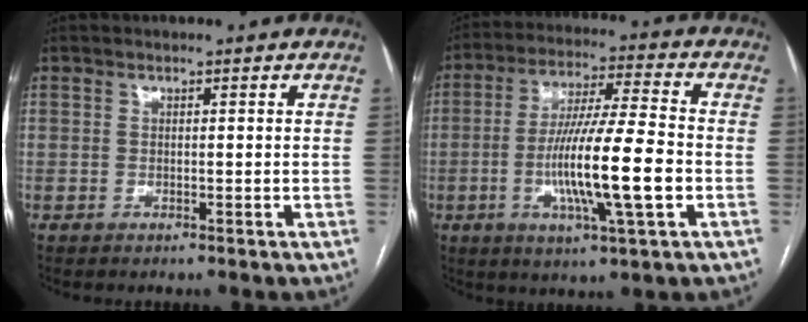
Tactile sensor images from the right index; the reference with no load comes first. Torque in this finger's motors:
{"motor_torque": [1.35, -0.79, 1.05, 0.21]}